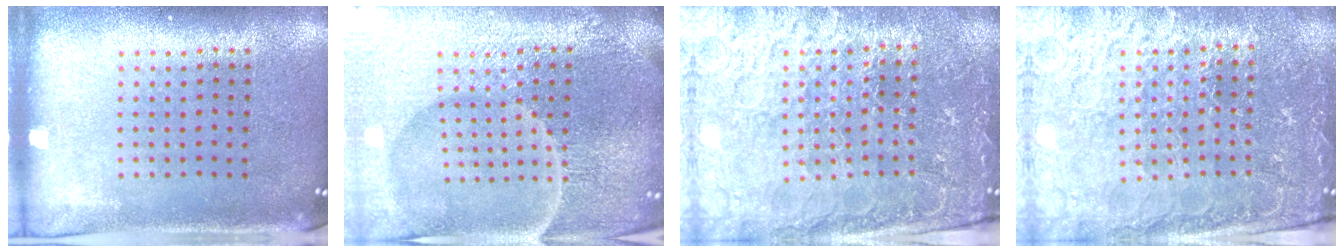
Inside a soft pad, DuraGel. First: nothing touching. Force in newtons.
{"total": 6.4, "press": 5.7, "slide": 2.9}
{"total": 4.6, "press": 4.4, "slide": 1.3}
{"total": 4.3, "press": 4.2, "slide": 1.1}